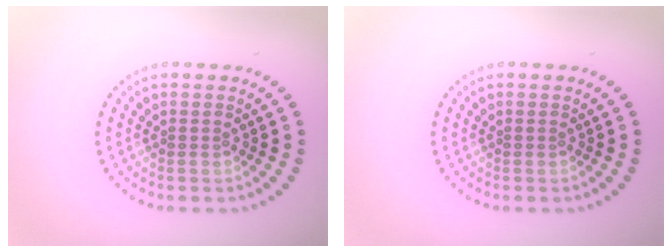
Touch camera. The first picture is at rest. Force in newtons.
{"total": 0.0}